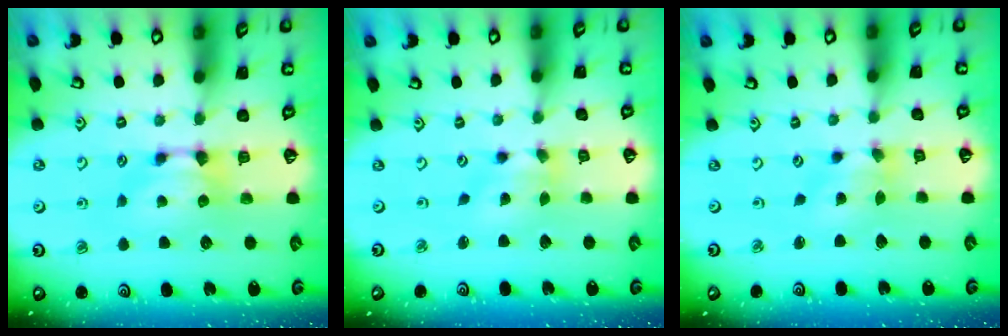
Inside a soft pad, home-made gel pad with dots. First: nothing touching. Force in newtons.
{"total": 2.1, "press": 1.6, "slide": 1.3}
{"total": 1.9, "press": 1.4, "slide": 1.3}